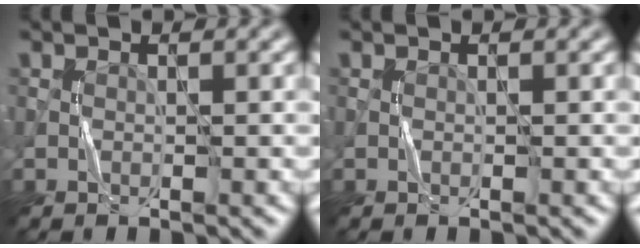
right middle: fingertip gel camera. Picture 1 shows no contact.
{"total": 0.0}